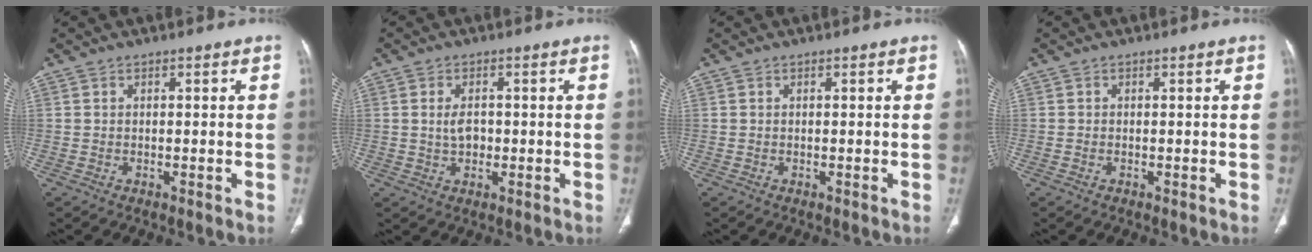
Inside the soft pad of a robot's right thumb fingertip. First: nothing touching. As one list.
[{"total": 3.3, "force": [0.1, 2.2, 2.4], "torque": [-0.040, 0.004, 0.004]}, {"total": 0.0}, {"total": 0.0}]